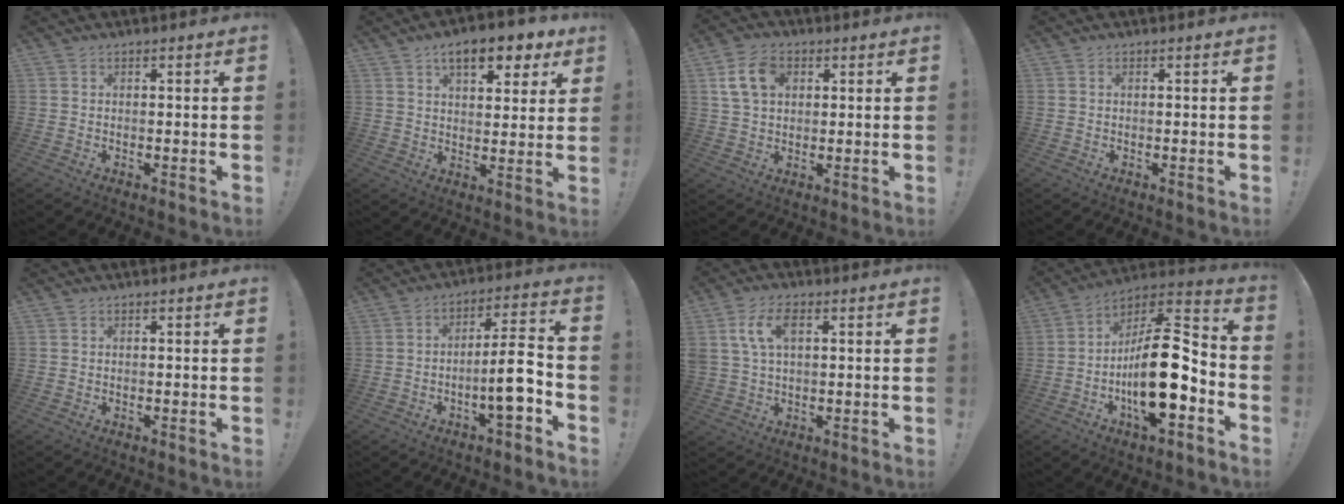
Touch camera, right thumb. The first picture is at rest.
{"total": 11.2, "force": [6.4, 4.8, 7.8], "torque": [-0.104, -0.033, 0.107]}
{"total": 9.9, "force": [3.3, 6.8, 6.3], "torque": [-0.117, 0.008, 0.066]}
{"total": 0.0}
{"total": 0.0}
{"total": 11.6, "force": [-4.2, 3.2, 10.3], "torque": [-0.143, 0.022, -0.072]}
{"total": 8.7, "force": [2.8, 5.1, 6.5], "torque": [-0.139, 0.003, 0.050]}
{"total": 20.7, "force": [-5.1, 8.5, 18.2], "torque": [-0.313, 0.027, -0.081]}